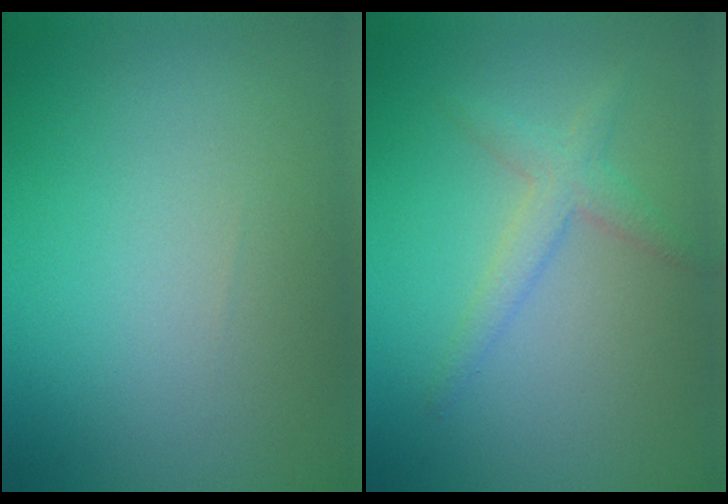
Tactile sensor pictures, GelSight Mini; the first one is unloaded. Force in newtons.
{"total": 2.2, "press": 2.2, "slide": 0.1}